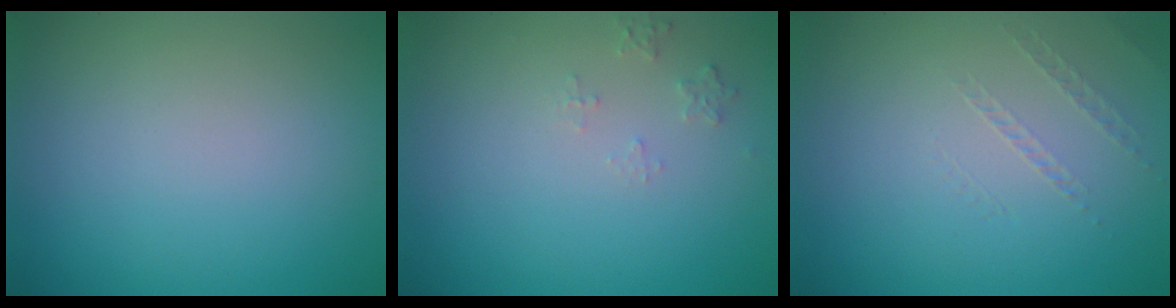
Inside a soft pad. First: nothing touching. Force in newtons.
{"total": 1.1, "press": 1.1, "slide": 0.2}
{"total": 0.9, "press": 0.1, "slide": 0.9}